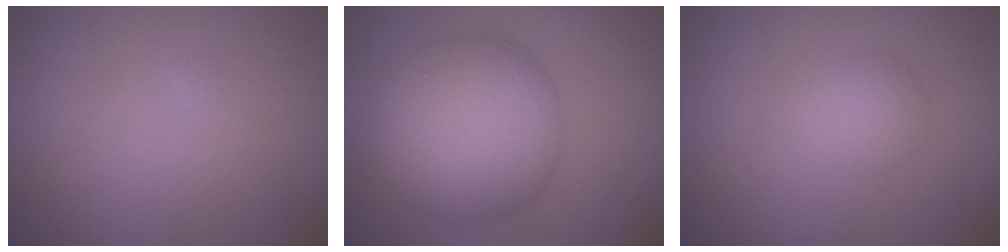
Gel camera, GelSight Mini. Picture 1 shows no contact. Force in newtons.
{"total": 11.5, "press": 11.5, "slide": 0.2}
{"total": 2.1, "press": 2.1, "slide": 0.1}